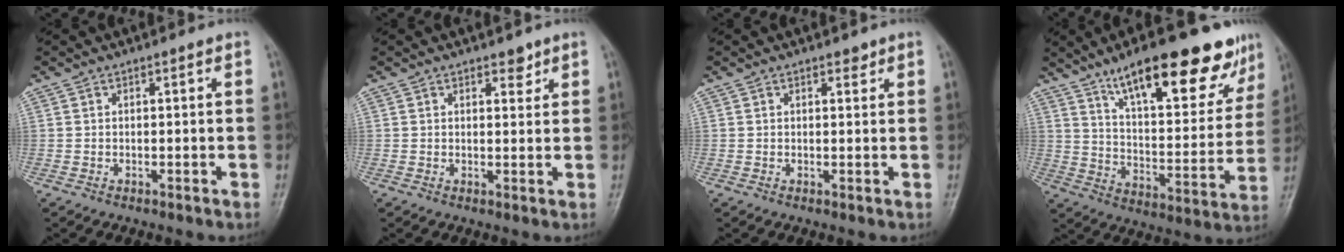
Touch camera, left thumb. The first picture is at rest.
{"total": 2.2, "force": [1.6, 1.1, 1.1], "torque": [-0.001, -0.010, 0.022]}
{"total": 1.2, "force": [0.9, 0.6, 0.6], "torque": [-0.003, -0.006, 0.011]}
{"total": 23.4, "force": [15.1, 7.5, 16.2], "torque": [-0.196, -0.049, 0.237]}